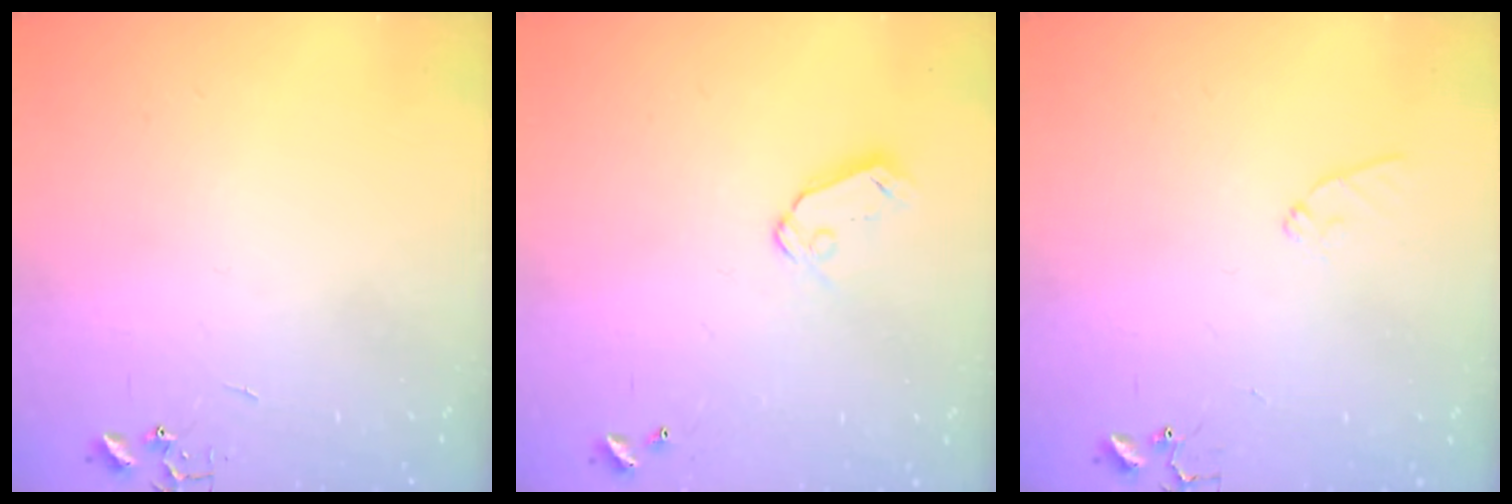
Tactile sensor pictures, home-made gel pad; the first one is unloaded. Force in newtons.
{"total": 6.2, "press": 6.2, "slide": 0.6}
{"total": 6.4, "press": 6.4, "slide": 0.6}